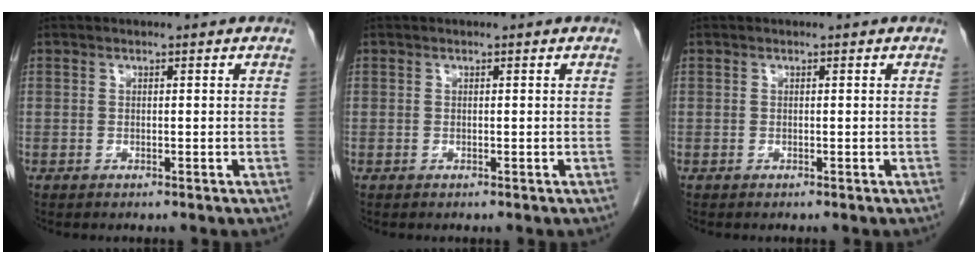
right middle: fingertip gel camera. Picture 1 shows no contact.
{"total": 0.0}
{"total": 0.0}